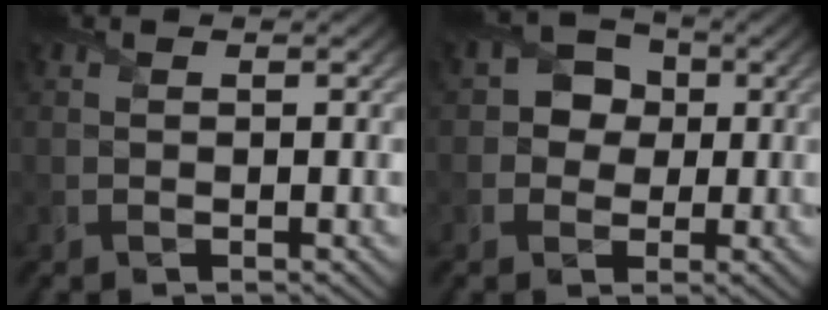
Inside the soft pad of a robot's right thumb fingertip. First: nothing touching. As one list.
[{"total": 4.1, "force": [0.3, 3.7, 1.7], "torque": [-0.030, 0.005, -0.013]}]